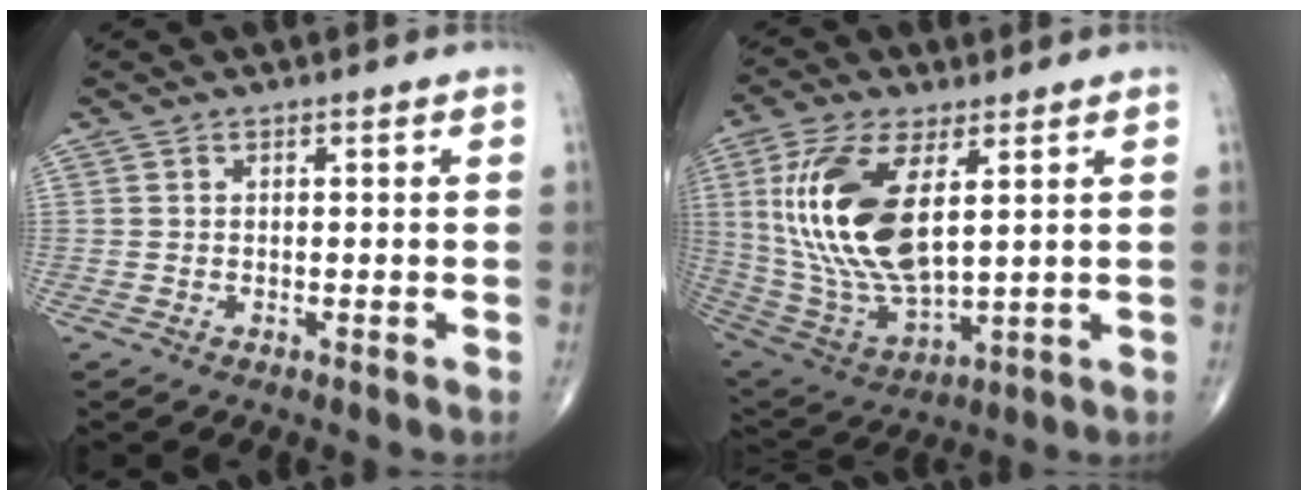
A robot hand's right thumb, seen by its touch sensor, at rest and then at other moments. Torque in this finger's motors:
{"motor_torque": [-0.69, 2.22, 2.11, 0.66, 0.65]}